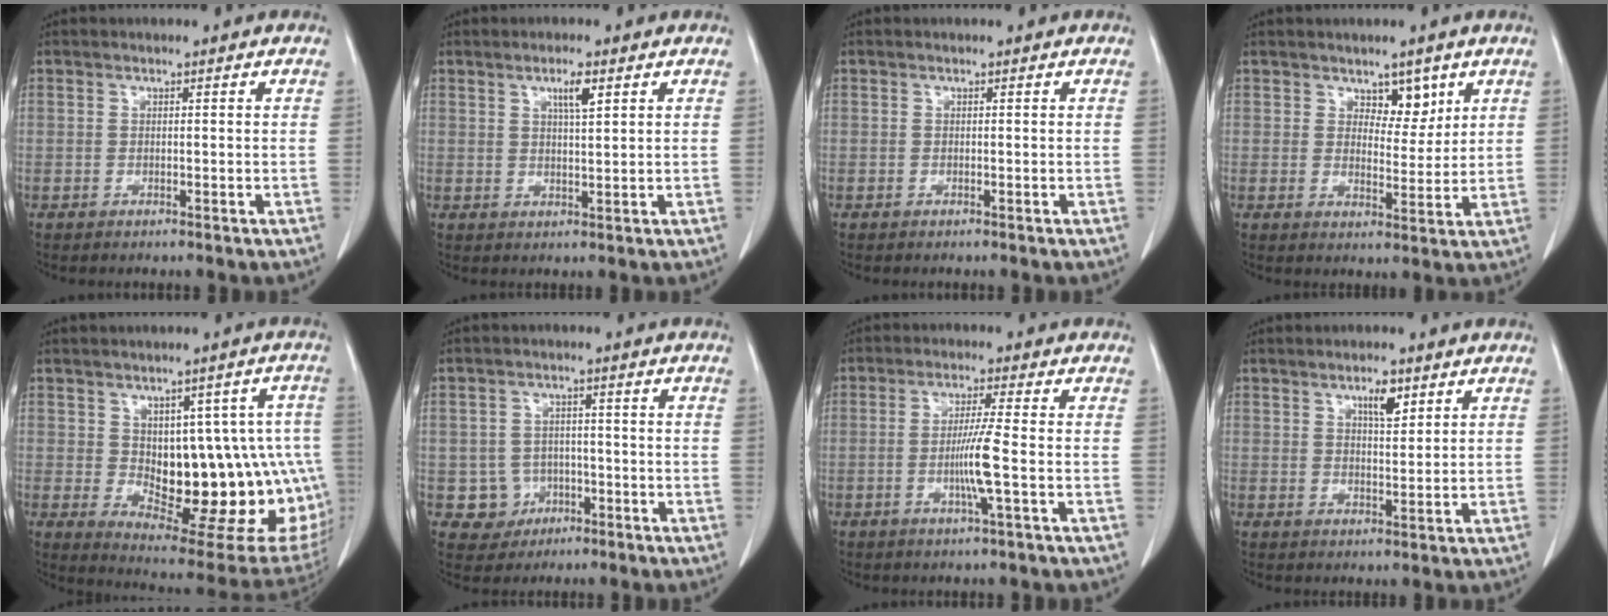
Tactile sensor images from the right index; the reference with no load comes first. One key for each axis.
{"total": 3.3, "fx": 1.7, "fy": 0.3, "fz": 2.8, "tx": -0.048, "ty": -0.002, "tz": 0.028}
{"total": 0.0}
{"total": 4.5, "fx": 2.7, "fy": 2.4, "fz": 2.7, "tx": -0.028, "ty": -0.004, "tz": 0.043}
{"total": 21.3, "fx": -1.4, "fy": 9.2, "fz": 19.2, "tx": -0.171, "ty": 0.021, "tz": 0.015}
{"total": 5.0, "fx": -1.6, "fy": 4.7, "fz": 0.5, "tx": -0.001, "ty": 0.011, "tz": -0.018}
{"total": 5.7, "fx": -1.2, "fy": -0.9, "fz": 5.5, "tx": -0.106, "ty": -0.008, "tz": -0.027}
{"total": 3.8, "fx": 2.2, "fy": 1.1, "fz": 2.9, "tx": -0.050, "ty": -0.001, "tz": 0.037}